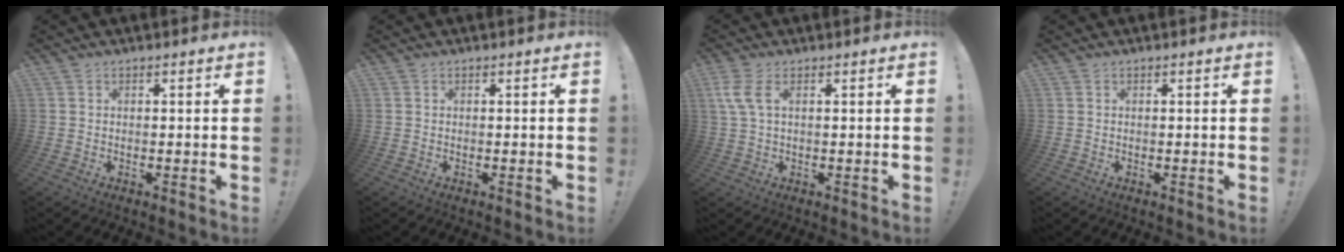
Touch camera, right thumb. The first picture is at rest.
{"total": 0.0}
{"total": 5.5, "force": [1.8, 2.0, 4.7], "torque": [-0.103, 0.003, 0.035]}
{"total": 0.0}